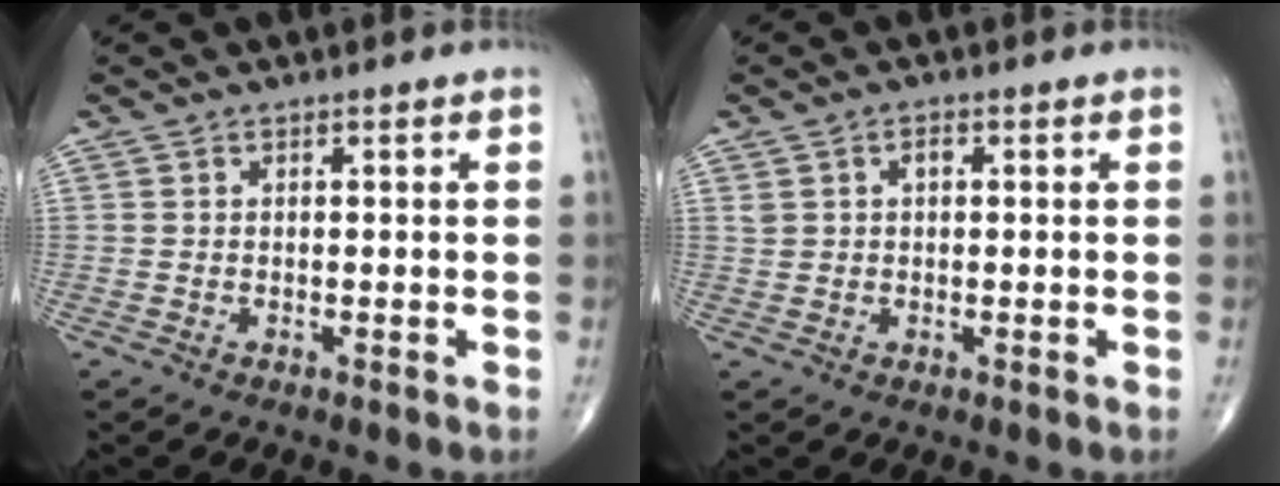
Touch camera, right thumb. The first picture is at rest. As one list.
[{"total": 2.3, "force": [0.8, 1.5, 1.5], "torque": [-0.024, 0.003, 0.017]}]